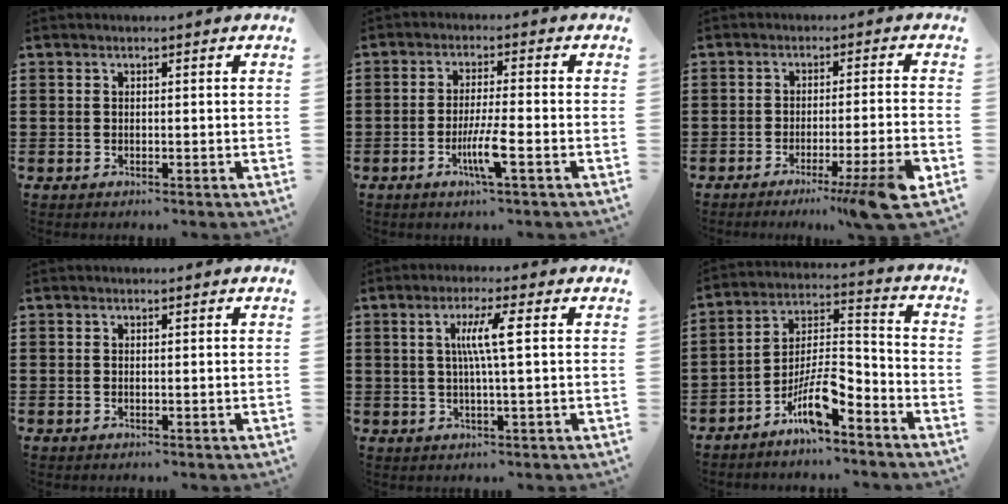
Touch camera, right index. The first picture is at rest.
{"total": 5.5, "force": [-2.2, 0.2, 5.0], "torque": [-0.096, -0.014, -0.042]}
{"total": 7.6, "force": [-4.6, -0.7, 6.0], "torque": [-0.091, -0.015, -0.079]}
{"total": 0.0}
{"total": 5.4, "force": [0.9, 0.0, 5.4], "torque": [-0.104, 0.000, 0.009]}
{"total": 9.0, "force": [-6.4, 2.2, 6.0], "torque": [-0.128, -0.001, -0.124]}